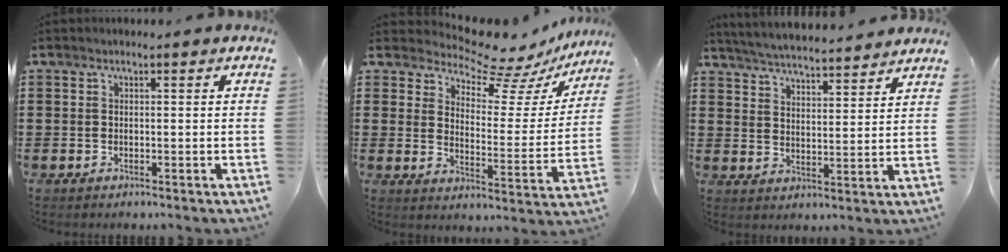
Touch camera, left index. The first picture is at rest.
{"total": 8.3, "force": [7.6, 2.0, 2.5], "torque": [-0.054, -0.062, 0.130]}
{"total": 4.8, "force": [4.7, -0.3, 0.7], "torque": [-0.036, -0.031, 0.080]}